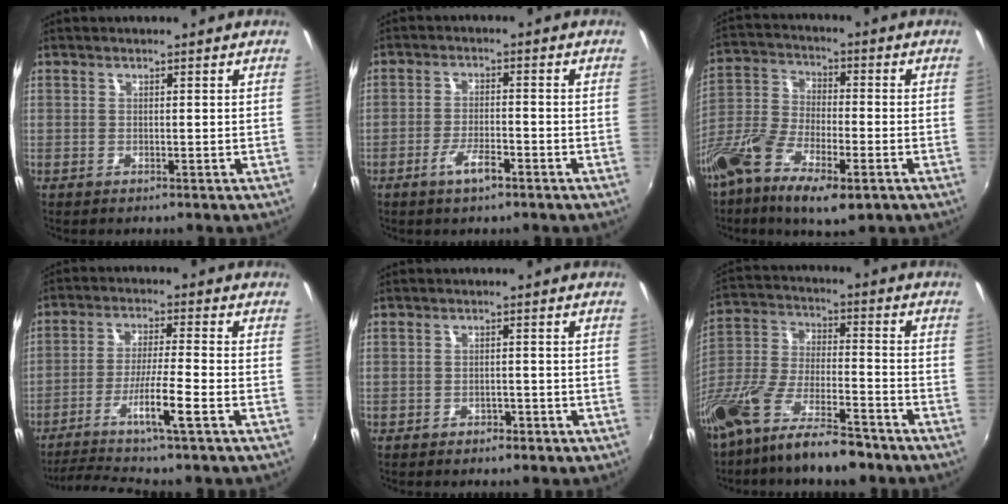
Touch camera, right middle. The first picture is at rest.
{"total": 4.3, "force": [-2.7, 0.9, 3.2], "torque": [-0.069, -0.002, -0.048]}
{"total": 14.3, "force": [-8.2, 5.1, 10.6], "torque": [-0.225, -0.027, -0.168]}
{"total": 10.0, "force": [-5.7, -0.9, 8.1], "torque": [-0.169, -0.008, -0.102]}
{"total": 2.6, "force": [-1.8, 1.6, 1.0], "torque": [-0.024, -0.001, -0.021]}
{"total": 16.5, "force": [-11.3, 5.2, 10.9], "torque": [-0.224, -0.020, -0.208]}